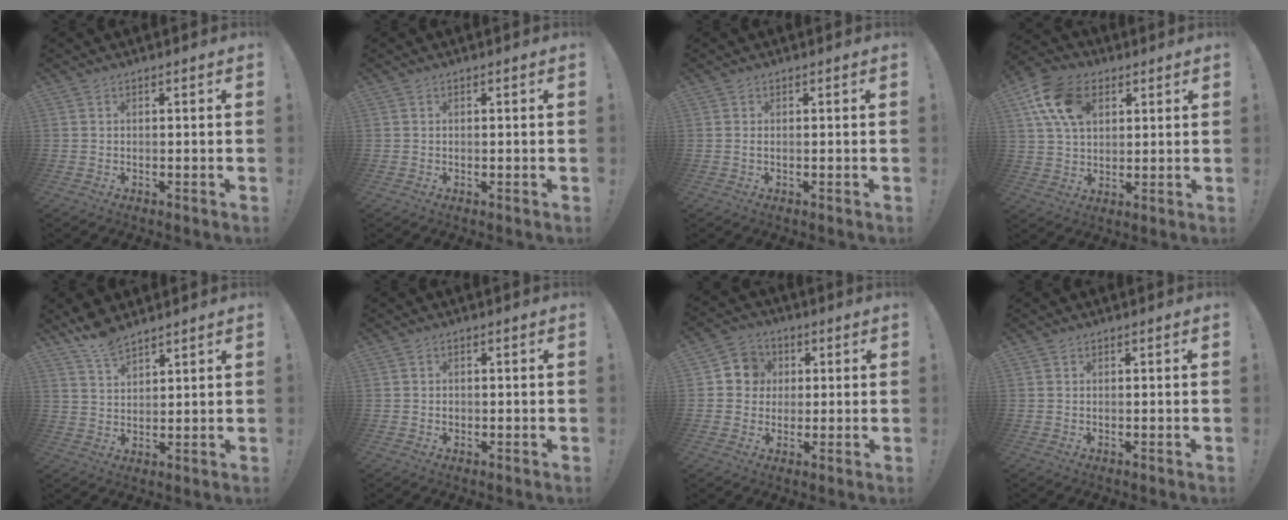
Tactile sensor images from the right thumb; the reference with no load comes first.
{"total": 0.0}
{"total": 0.7, "force": [0.0, 0.0, 0.7], "torque": [-0.009, -0.001, -0.001]}
{"total": 14.5, "force": [5.9, 10.1, 8.7], "torque": [-0.150, -0.007, 0.117]}
{"total": 7.1, "force": [6.1, 2.4, 2.9], "torque": [-0.053, -0.037, 0.113]}
{"total": 0.8, "force": [-0.1, 0.8, 0.3], "torque": [-0.002, 0.001, -0.003]}
{"total": 7.7, "force": [0.8, 7.4, 1.9], "torque": [-0.022, 0.004, 0.018]}
{"total": 0.0}